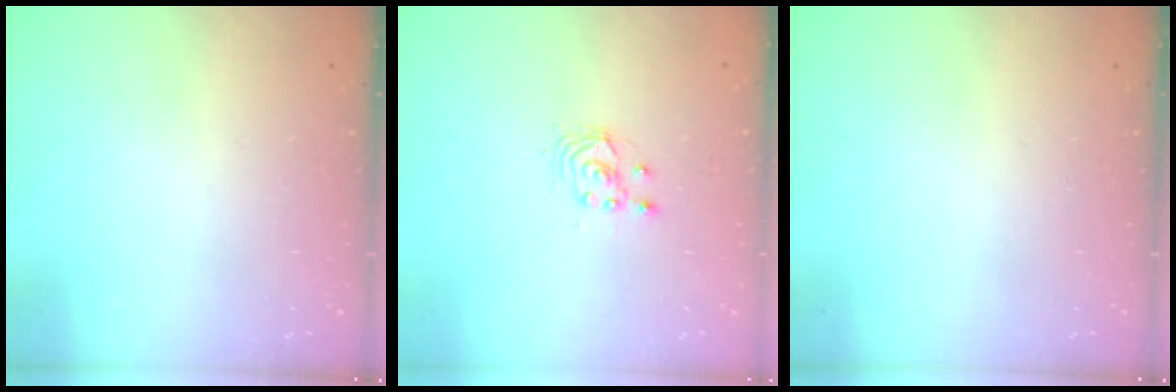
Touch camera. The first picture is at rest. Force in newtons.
{"total": 2.5, "press": 2.5, "slide": 0.2}
{"total": 0.0}